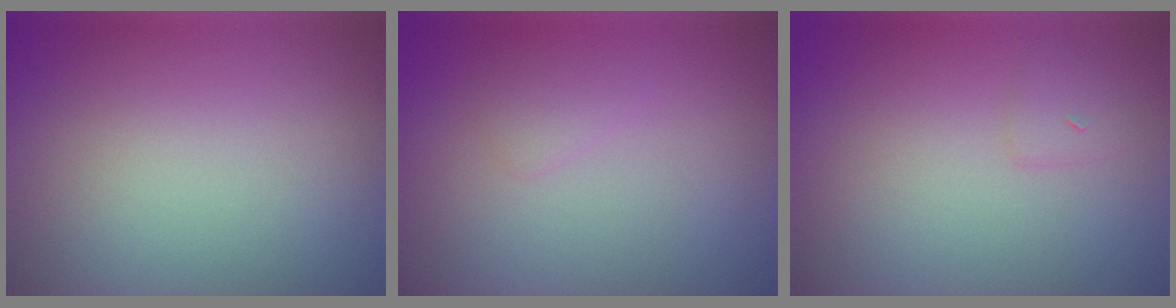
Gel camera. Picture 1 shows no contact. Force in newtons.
{"total": 0.9, "press": 0.9, "slide": 0.0}
{"total": 0.5, "press": 0.5, "slide": 0.0}